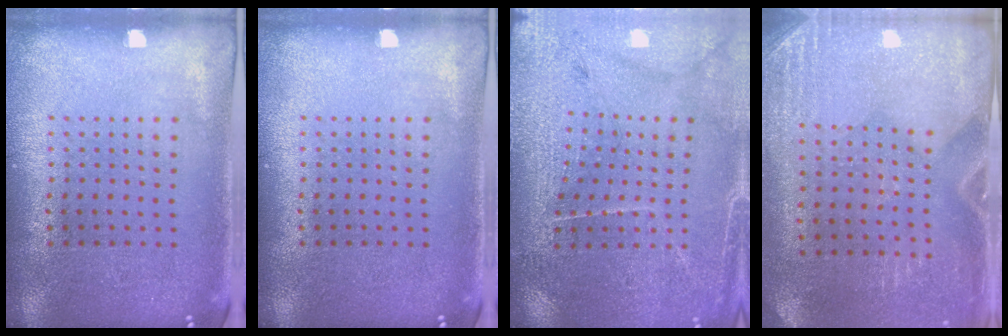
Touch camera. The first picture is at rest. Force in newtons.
{"total": 0.0}
{"total": 3.1, "press": 3.1, "slide": 0.1}
{"total": 2.8, "press": 2.5, "slide": 1.3}